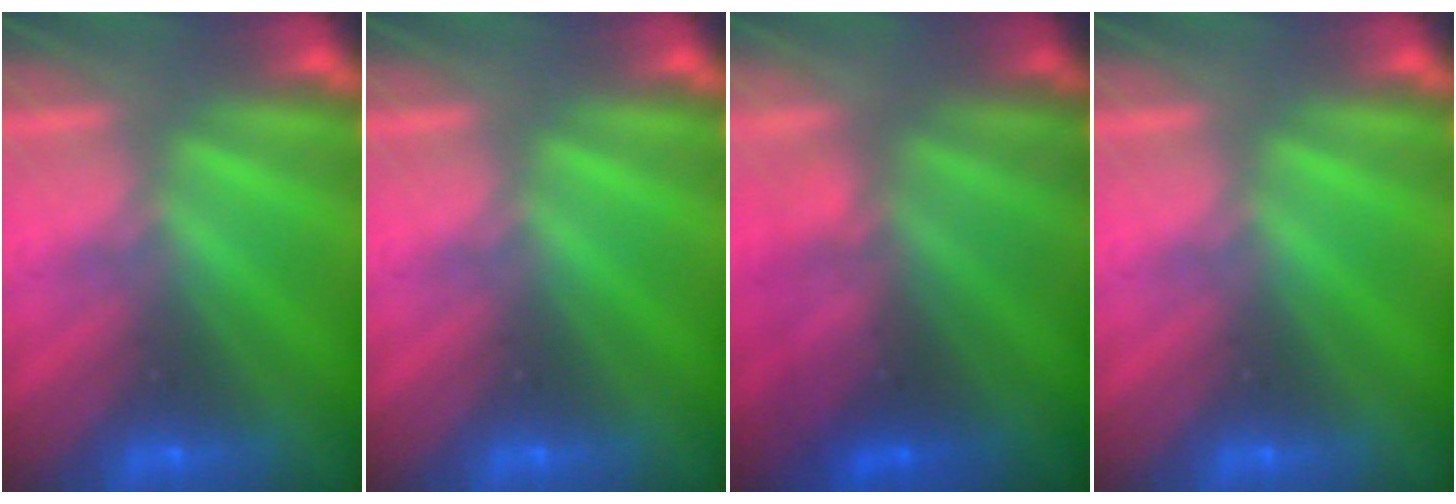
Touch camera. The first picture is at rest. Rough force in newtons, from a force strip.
{"total": 0.0}
{"total": 3.4}
{"total": 0.0}